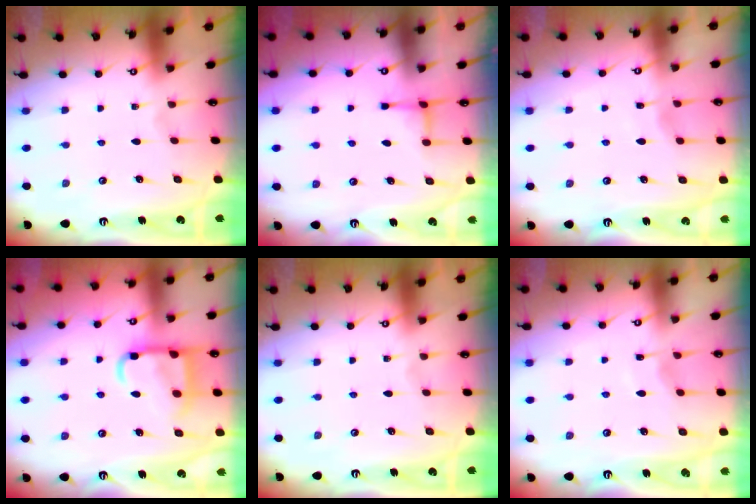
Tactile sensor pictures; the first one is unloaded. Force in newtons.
{"total": 1.8, "press": 1.8, "slide": 0.4}
{"total": 2.2, "press": 2.2, "slide": 0.2}
{"total": 13.1, "press": 13.0, "slide": 1.6}
{"total": 0.0}
{"total": 3.0, "press": 2.9, "slide": 0.4}